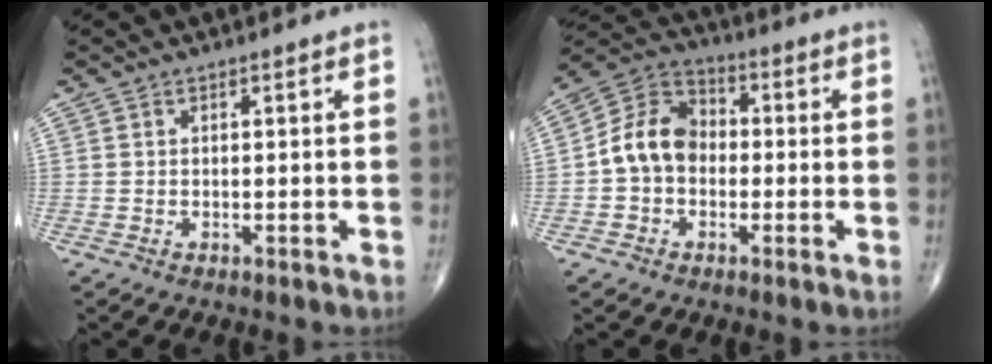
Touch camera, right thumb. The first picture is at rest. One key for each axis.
{"total": 10.4, "fx": -1.0, "fy": 8.1, "fz": 6.4, "tx": -0.100, "ty": 0.037, "tz": -0.034}